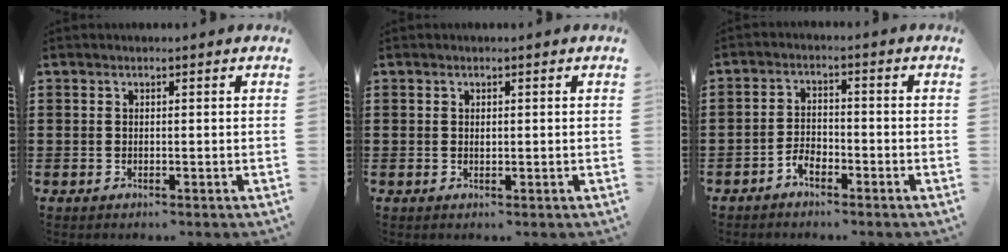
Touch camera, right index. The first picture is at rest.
{"total": 0.6, "force": [0.2, 0.3, 0.4], "torque": [-0.009, 0.001, 0.004]}
{"total": 2.7, "force": [-2.2, 1.3, 1.1], "torque": [-0.024, 0.007, -0.045]}